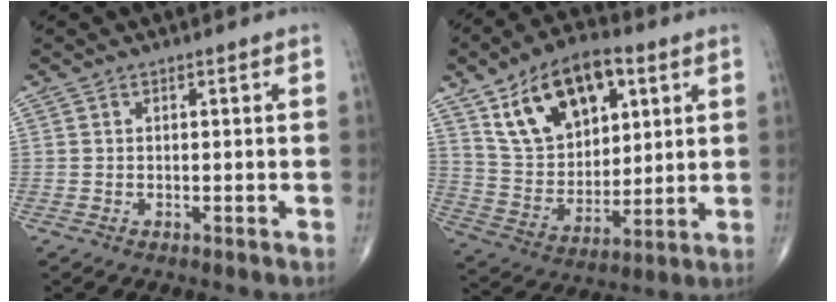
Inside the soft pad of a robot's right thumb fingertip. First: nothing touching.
{"total": 18.9, "force": [8.6, 11.1, 12.6], "torque": [-0.176, -0.022, 0.159]}